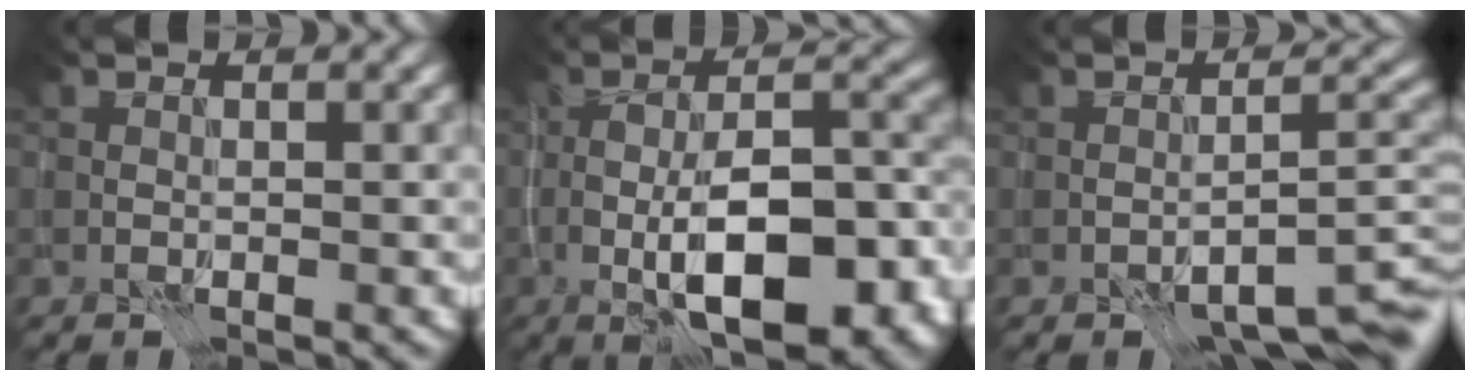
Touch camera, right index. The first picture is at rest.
{"total": 12.0, "force": [-3.1, 5.3, 10.3], "torque": [-0.167, -0.013, -0.043]}
{"total": 5.8, "force": [-3.5, 1.7, 4.3], "torque": [-0.053, 0.003, -0.047]}